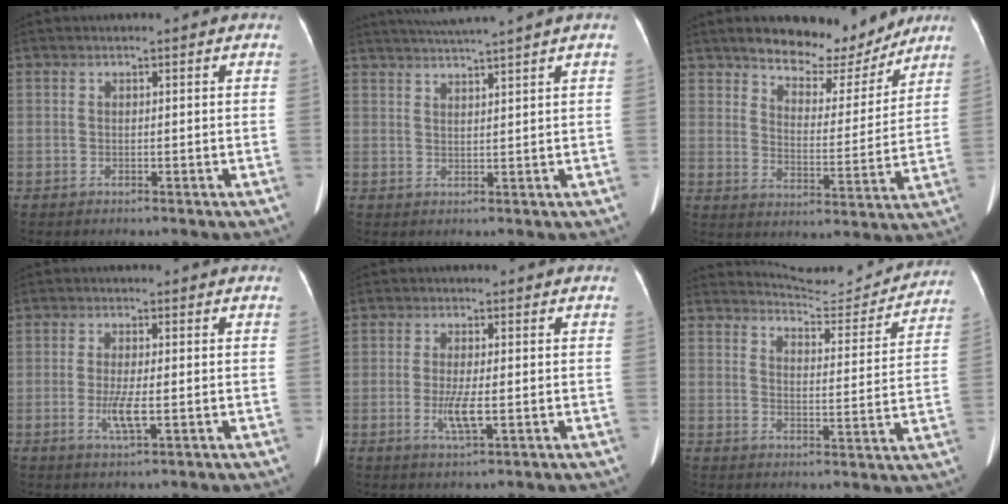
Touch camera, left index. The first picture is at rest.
{"total": 6.9, "force": [5.9, -1.7, 3.0], "torque": [-0.047, 0.013, 0.092]}
{"total": 11.8, "force": [10.3, 3.9, 4.2], "torque": [-0.057, -0.006, 0.150]}
{"total": 3.5, "force": [-0.7, 0.5, 3.4], "torque": [-0.071, -0.006, -0.011]}
{"total": 3.5, "force": [-0.7, 0.5, 3.4], "torque": [-0.072, -0.007, -0.010]}
{"total": 12.1, "force": [12.0, 0.9, 0.6], "torque": [-0.006, -0.031, 0.148]}